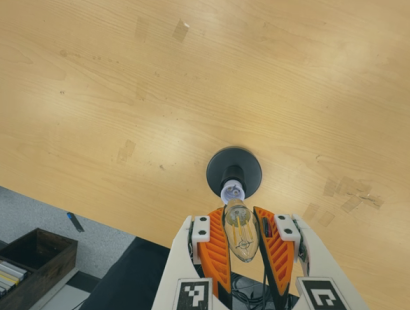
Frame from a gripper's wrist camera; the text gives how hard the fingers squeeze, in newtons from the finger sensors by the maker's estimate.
{"total": 21.8, "left": 24.6, "right": 19.0}